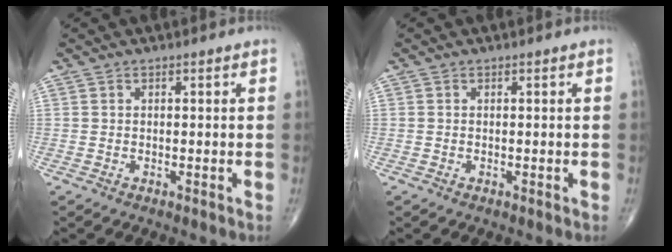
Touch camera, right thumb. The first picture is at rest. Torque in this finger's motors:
{"motor_torque": [0.30, -0.13, 0.02, 0.06, 0.01]}